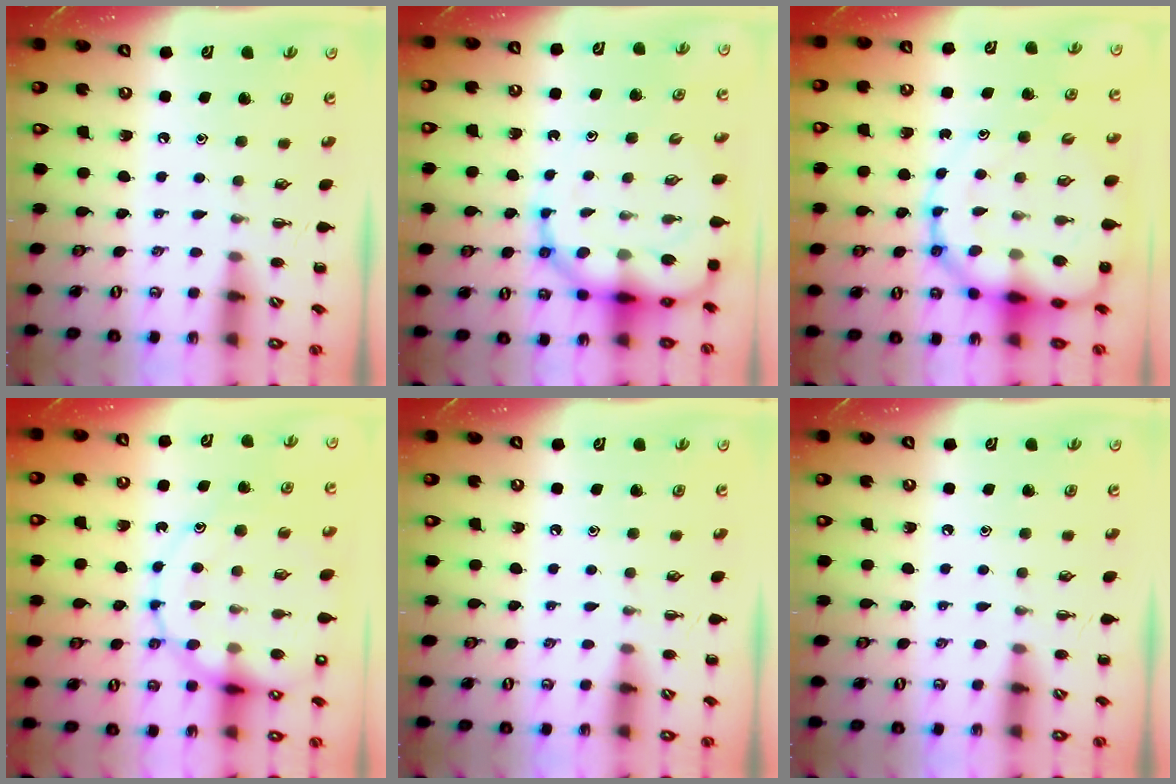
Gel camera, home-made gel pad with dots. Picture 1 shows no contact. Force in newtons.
{"total": 13.8, "press": 13.3, "slide": 3.7}
{"total": 18.5, "press": 18.0, "slide": 4.6}
{"total": 17.1, "press": 16.9, "slide": 2.5}
{"total": 0.0}
{"total": 0.0}